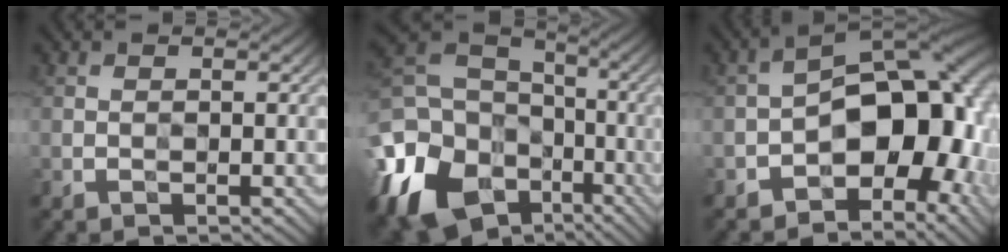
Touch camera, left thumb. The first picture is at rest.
{"total": 19.9, "force": [-9.4, 14.7, 9.6], "torque": [-0.286, -0.046, -0.141]}
{"total": 13.9, "force": [-3.8, 8.3, 10.5], "torque": [-0.116, 0.004, -0.071]}